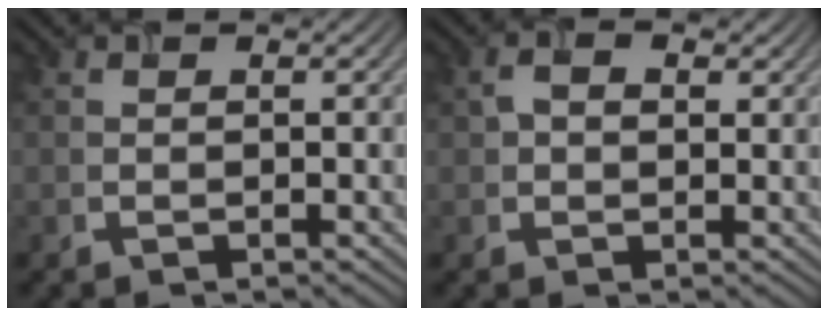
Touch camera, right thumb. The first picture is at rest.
{"total": 3.1, "force": [1.1, 2.0, 2.1], "torque": [-0.043, 0.003, 0.018]}